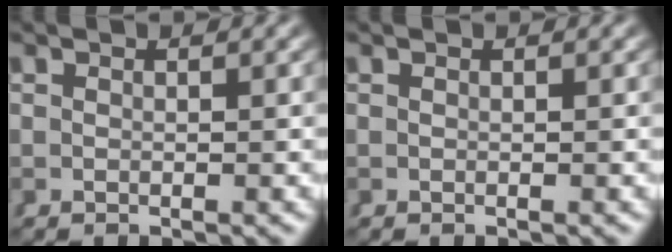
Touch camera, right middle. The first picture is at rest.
{"total": 0.0}